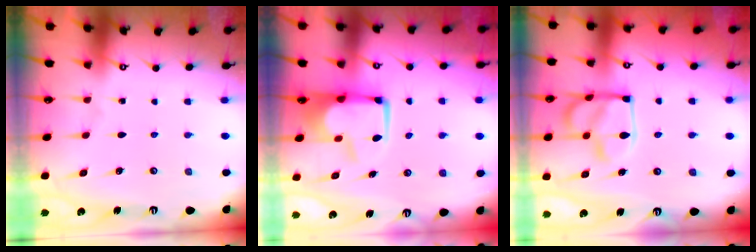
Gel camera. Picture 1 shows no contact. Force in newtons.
{"total": 2.6, "press": 2.3, "slide": 1.2}
{"total": 12.9, "press": 12.9, "slide": 0.7}